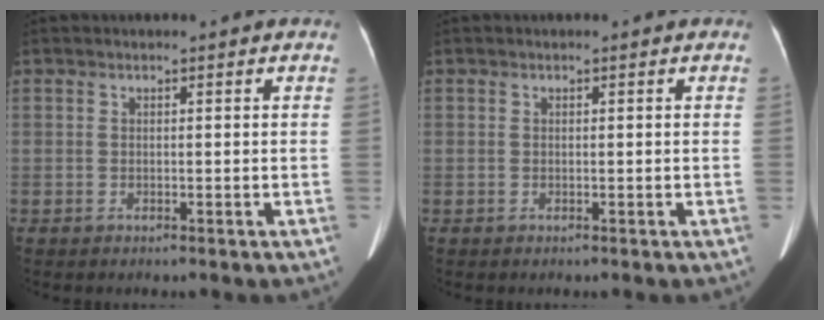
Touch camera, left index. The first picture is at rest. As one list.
[{"total": 0.0}]